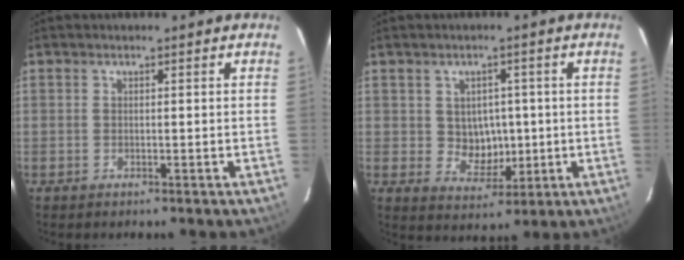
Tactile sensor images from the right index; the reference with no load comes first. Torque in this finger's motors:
{"motor_torque": [0.03, 0.11, 0.14, 0.00]}